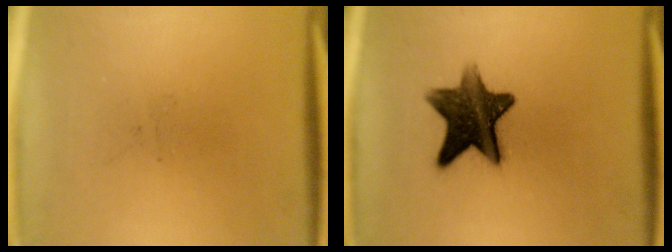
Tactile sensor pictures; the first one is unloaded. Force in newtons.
{"total": 11.6}